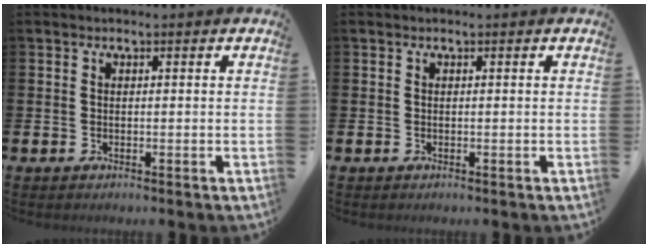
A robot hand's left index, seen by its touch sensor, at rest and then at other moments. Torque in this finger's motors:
{"motor_torque": [-0.07, 0.01, 0.00, 0.00]}